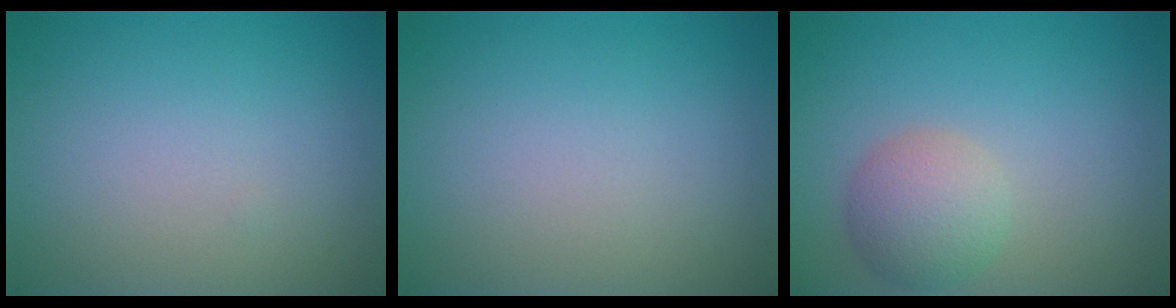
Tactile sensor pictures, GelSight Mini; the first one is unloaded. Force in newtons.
{"total": 0.0}
{"total": 3.6, "press": 3.6, "slide": 0.2}